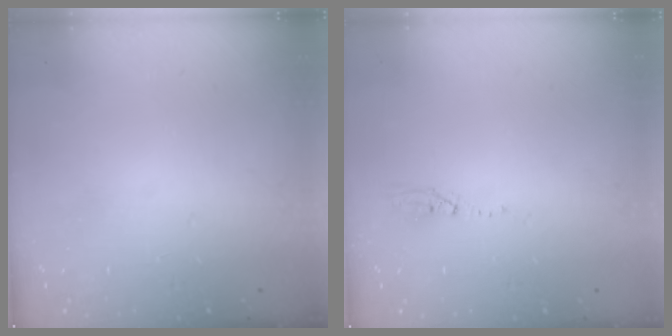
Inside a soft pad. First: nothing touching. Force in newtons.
{"total": 4.2, "press": 2.6, "slide": 3.3}